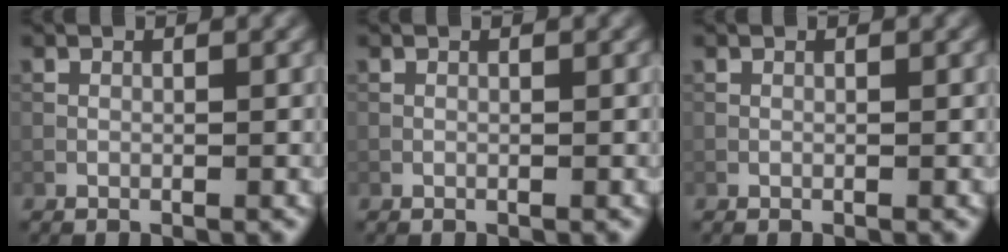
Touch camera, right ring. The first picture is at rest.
{"total": 0.0}
{"total": 0.0}